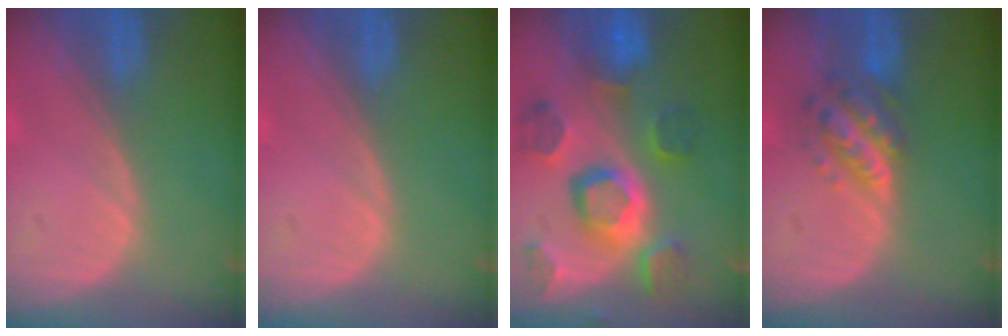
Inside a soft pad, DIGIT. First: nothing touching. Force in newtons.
{"total": 0.0}
{"total": 11.2, "press": 9.9, "slide": 5.3}
{"total": 5.8, "press": 5.3, "slide": 2.4}